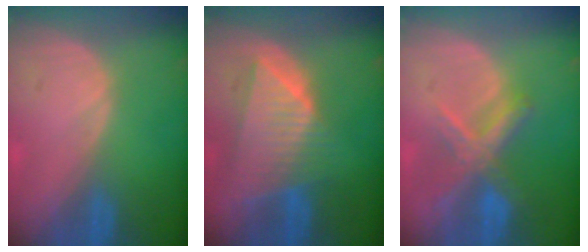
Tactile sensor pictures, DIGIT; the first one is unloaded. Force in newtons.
{"total": 9.1, "press": 8.1, "slide": 4.1}
{"total": 7.3, "press": 6.2, "slide": 4.0}